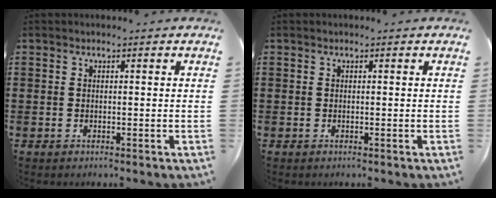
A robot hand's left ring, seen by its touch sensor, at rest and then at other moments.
{"total": 0.0}